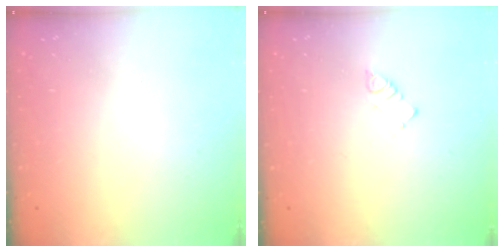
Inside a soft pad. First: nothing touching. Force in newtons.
{"total": 2.7, "press": 2.7, "slide": 0.4}